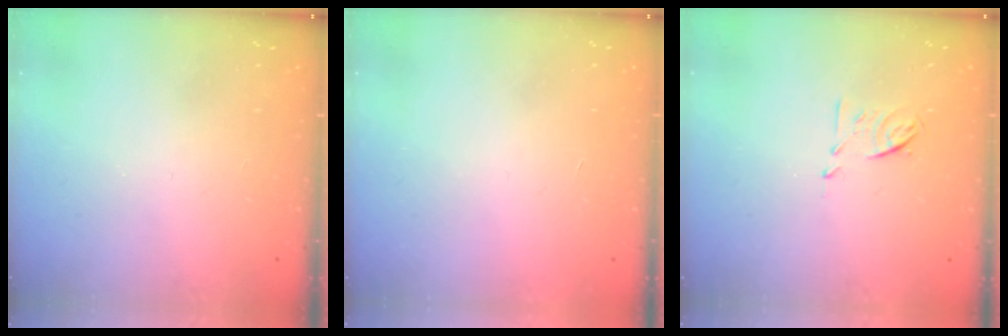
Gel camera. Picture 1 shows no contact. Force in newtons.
{"total": 1.5, "press": 1.5, "slide": 0.1}
{"total": 6.6, "press": 6.5, "slide": 1.1}